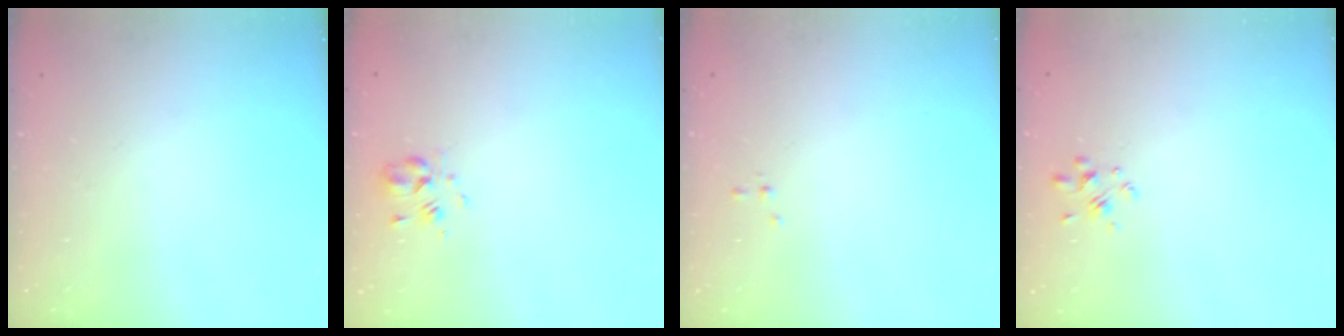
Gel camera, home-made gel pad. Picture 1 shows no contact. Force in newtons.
{"total": 2.3, "press": 2.1, "slide": 1.0}
{"total": 0.0}
{"total": 2.2, "press": 2.0, "slide": 1.0}